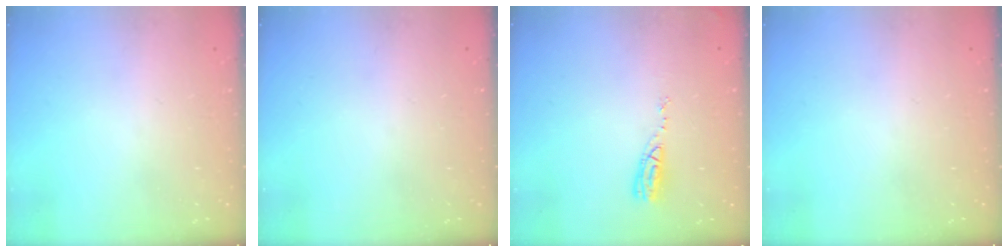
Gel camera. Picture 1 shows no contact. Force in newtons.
{"total": 0.0}
{"total": 7.9, "press": 7.9, "slide": 0.8}
{"total": 0.0}